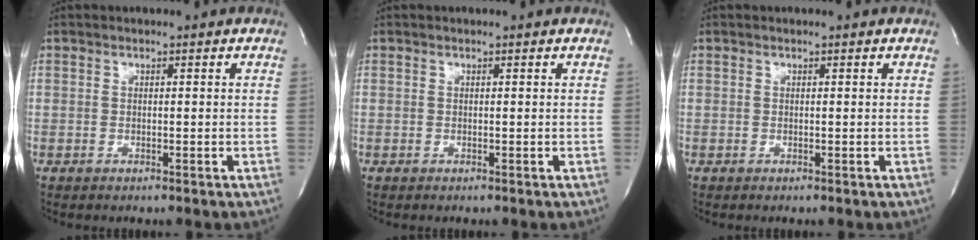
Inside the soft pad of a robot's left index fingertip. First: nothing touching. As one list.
[{"total": 0.0}, {"total": 0.0}]